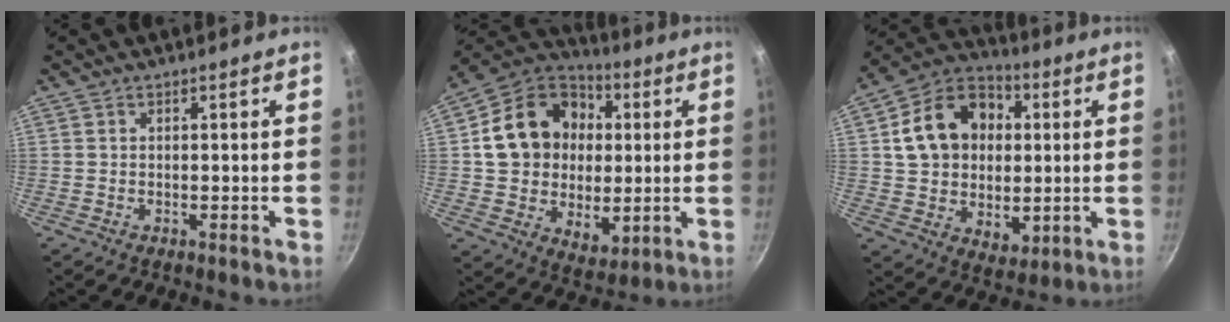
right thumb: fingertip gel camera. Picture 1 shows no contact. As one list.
[{"total": 21.7, "force": [3.2, 17.5, 12.5], "torque": [-0.174, 0.007, 0.054]}, {"total": 19.3, "force": [3.3, 15.2, 11.5], "torque": [-0.159, 0.012, 0.056]}]